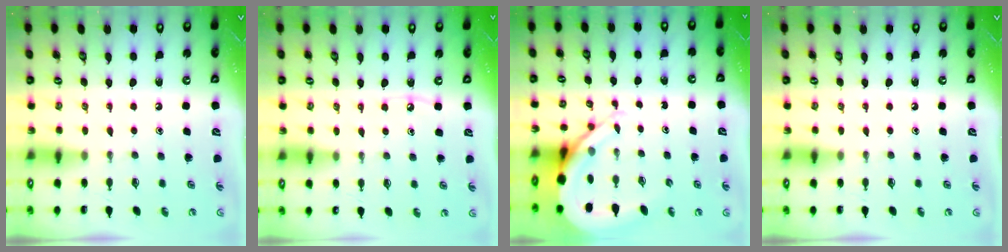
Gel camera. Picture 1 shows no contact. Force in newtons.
{"total": 3.8, "press": 3.8, "slide": 0.5}
{"total": 9.5, "press": 9.5, "slide": 0.8}
{"total": 0.0}